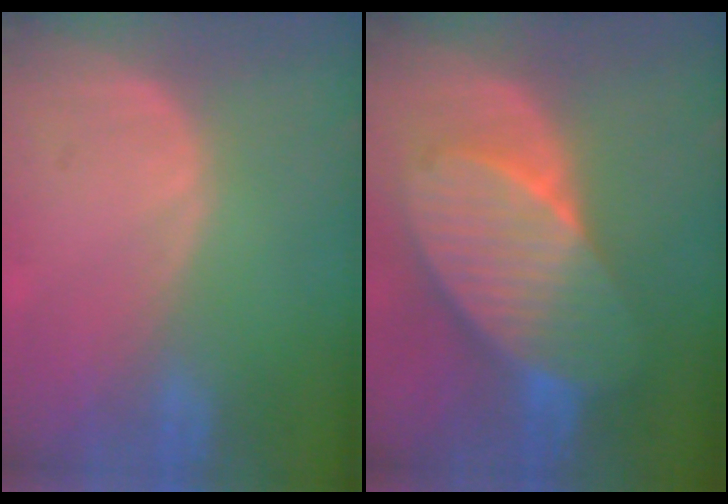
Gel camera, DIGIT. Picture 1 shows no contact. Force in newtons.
{"total": 10.3, "press": 10.3, "slide": 0.7}